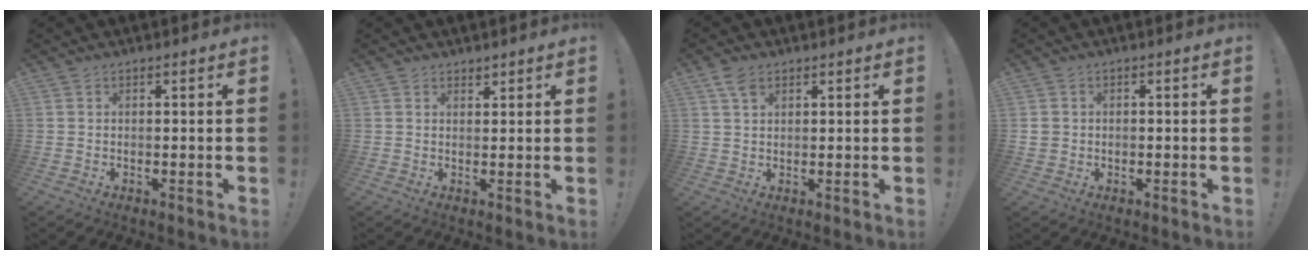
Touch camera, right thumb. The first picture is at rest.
{"total": 1.6, "force": [1.3, 0.8, 0.2], "torque": [0.009, -0.010, 0.023]}
{"total": 3.9, "force": [2.4, 2.1, 2.4], "torque": [-0.033, -0.010, 0.043]}
{"total": 2.3, "force": [-0.3, 2.1, 0.9], "torque": [-0.016, 0.006, -0.004]}